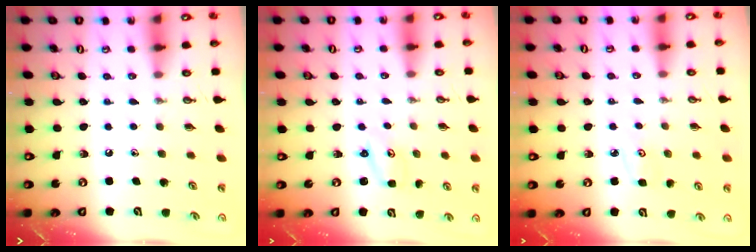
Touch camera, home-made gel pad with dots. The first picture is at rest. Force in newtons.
{"total": 1.8, "press": 1.8, "slide": 0.2}
{"total": 3.5, "press": 3.4, "slide": 0.4}